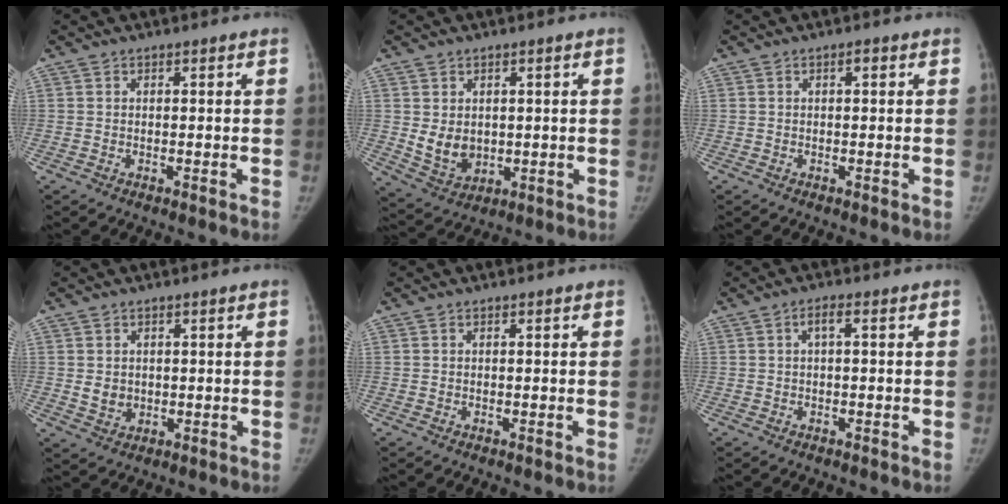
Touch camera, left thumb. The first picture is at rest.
{"total": 6.5, "force": [0.6, 5.2, 3.9], "torque": [-0.045, -0.017, 0.031]}
{"total": 0.9, "force": [0.2, 0.4, 0.7], "torque": [-0.007, 0.003, 0.000]}
{"total": 3.4, "force": [0.4, 3.0, 1.6], "torque": [-0.013, -0.005, 0.016]}
{"total": 0.0}
{"total": 1.8, "force": [0.2, 0.6, 1.7], "torque": [-0.032, 0.009, 0.002]}